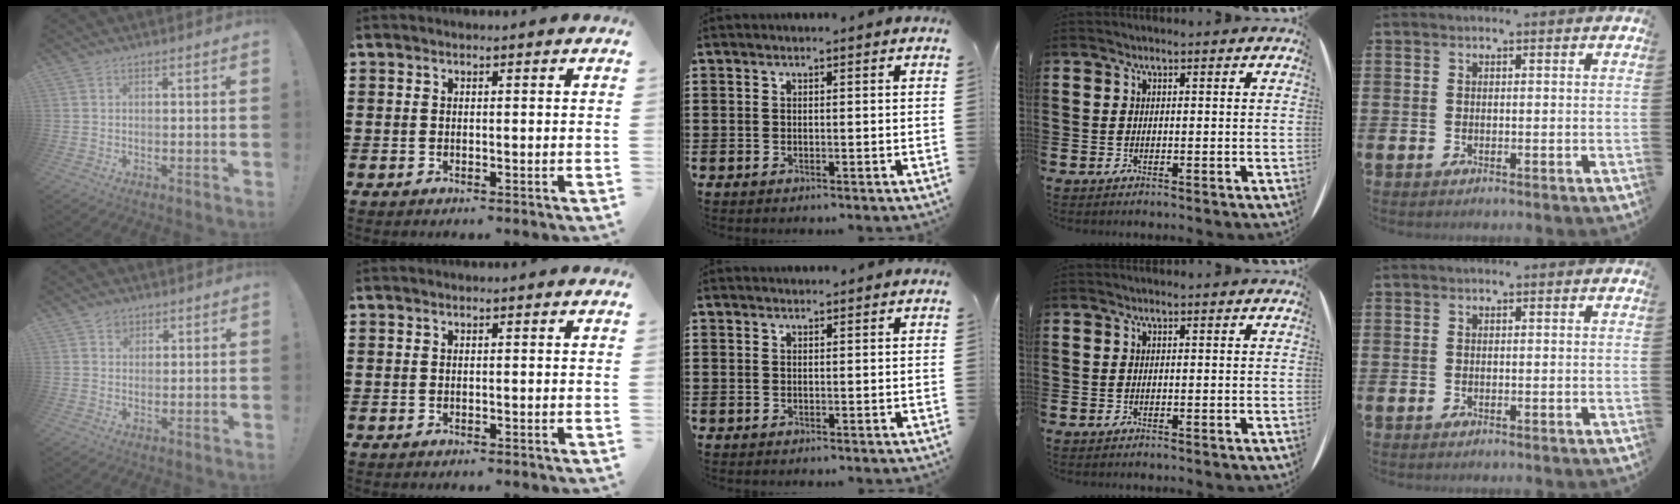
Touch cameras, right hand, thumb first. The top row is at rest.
{"thumb": {"total": 2.7, "force": [1.8, 1.9, 0.4], "torque": [0.010, -0.012, 0.029]}, "middle": {"total": 0.5, "force": [0.5, 0.2, -0.1], "torque": [0.009, -0.001, 0.007]}}